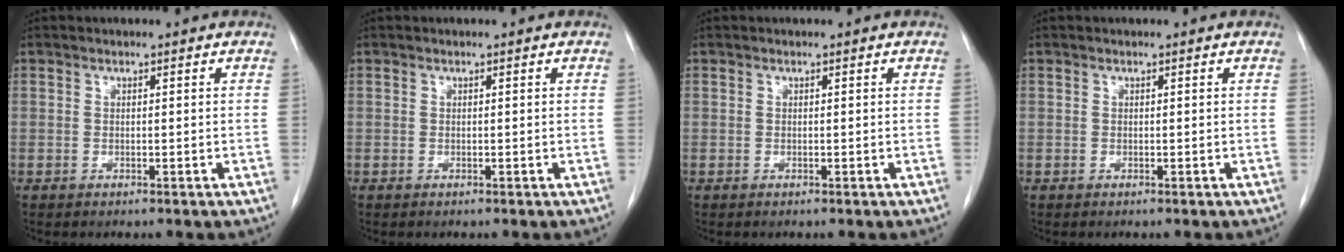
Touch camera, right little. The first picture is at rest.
{"total": 0.0}
{"total": 0.0}
{"total": 0.0}